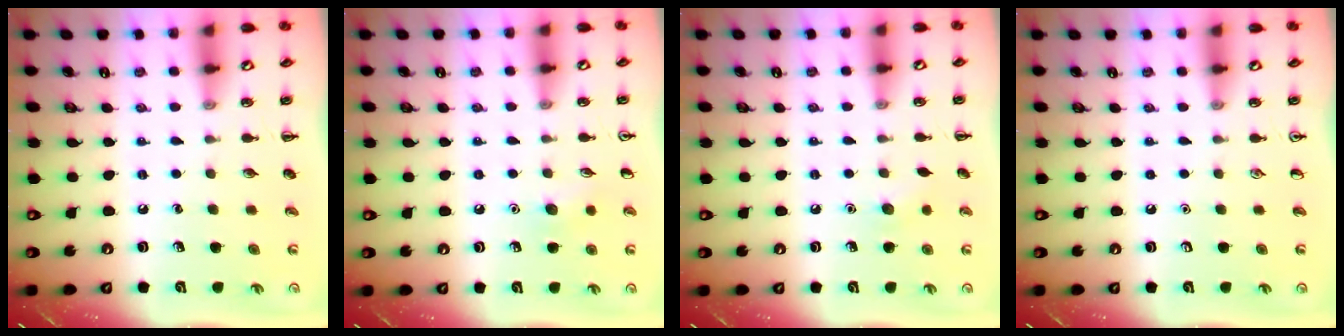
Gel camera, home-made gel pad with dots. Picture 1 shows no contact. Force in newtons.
{"total": 5.7, "press": 5.5, "slide": 1.6}
{"total": 5.2, "press": 5.0, "slide": 1.3}
{"total": 0.0}